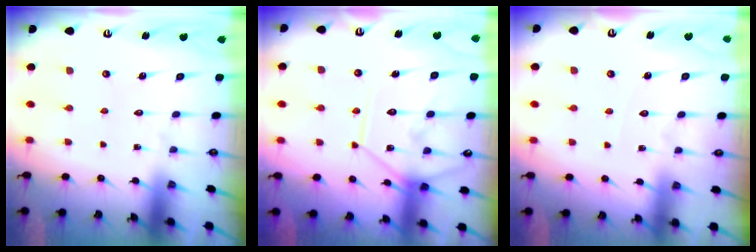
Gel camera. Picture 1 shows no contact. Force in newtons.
{"total": 14.6, "press": 14.6, "slide": 1.3}
{"total": 2.7, "press": 2.7, "slide": 0.2}